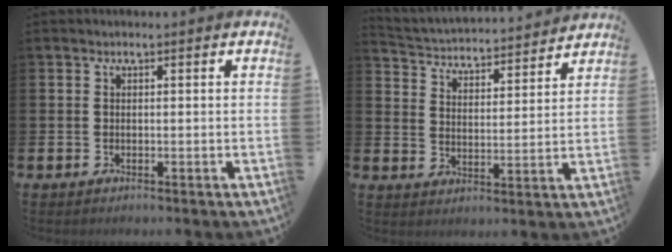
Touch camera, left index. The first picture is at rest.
{"total": 3.9, "force": [3.8, 0.9, 0.1], "torque": [-0.026, -0.040, 0.058]}